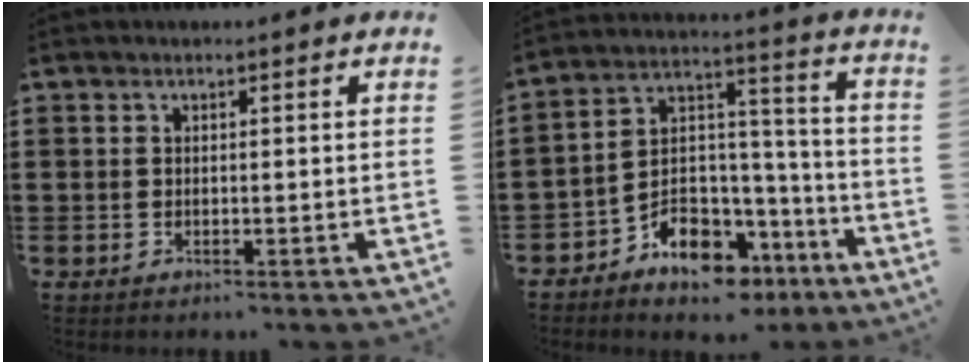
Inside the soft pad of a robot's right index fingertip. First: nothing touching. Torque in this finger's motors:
{"motor_torque": [-0.12, 0.21, 0.76, 0.04]}